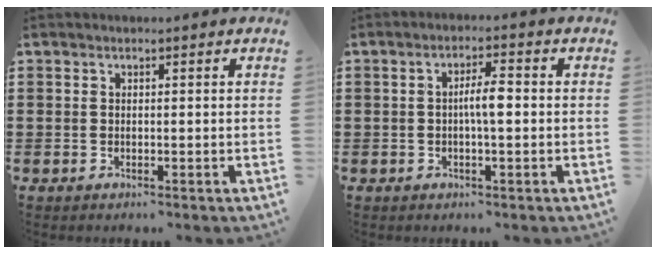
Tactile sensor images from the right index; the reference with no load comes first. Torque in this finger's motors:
{"motor_torque": [0.73, -0.23, 0.44, 0.13]}